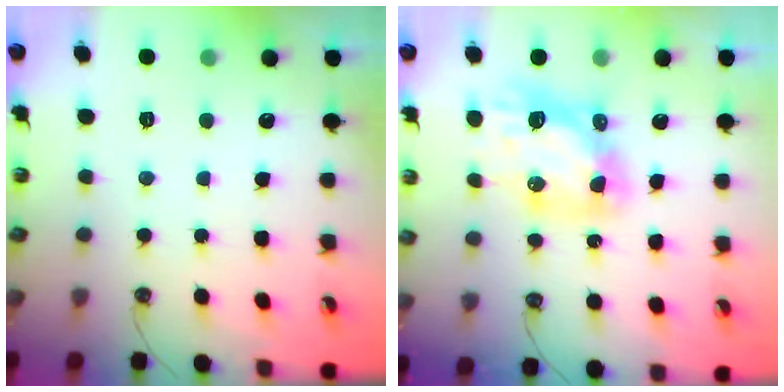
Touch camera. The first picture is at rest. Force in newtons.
{"total": 12.2, "press": 12.1, "slide": 1.3}